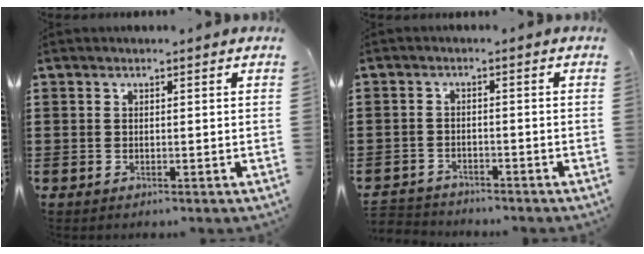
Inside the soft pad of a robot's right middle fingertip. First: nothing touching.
{"total": 2.4, "force": [-2.4, 0.4, -0.4], "torque": [-0.001, 0.000, -0.054]}